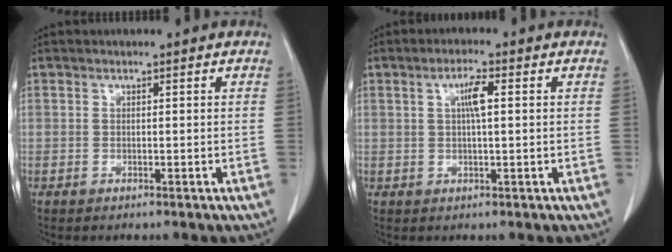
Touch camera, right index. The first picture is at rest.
{"total": 3.5, "force": [0.8, 0.4, 3.4], "torque": [-0.062, 0.004, 0.014]}